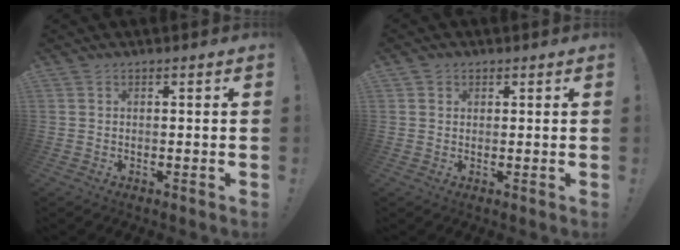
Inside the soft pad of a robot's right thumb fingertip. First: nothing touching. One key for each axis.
{"total": 1.7, "fx": 0.7, "fy": 1.5, "fz": 0.2, "tx": 0.011, "ty": -0.006, "tz": 0.010}